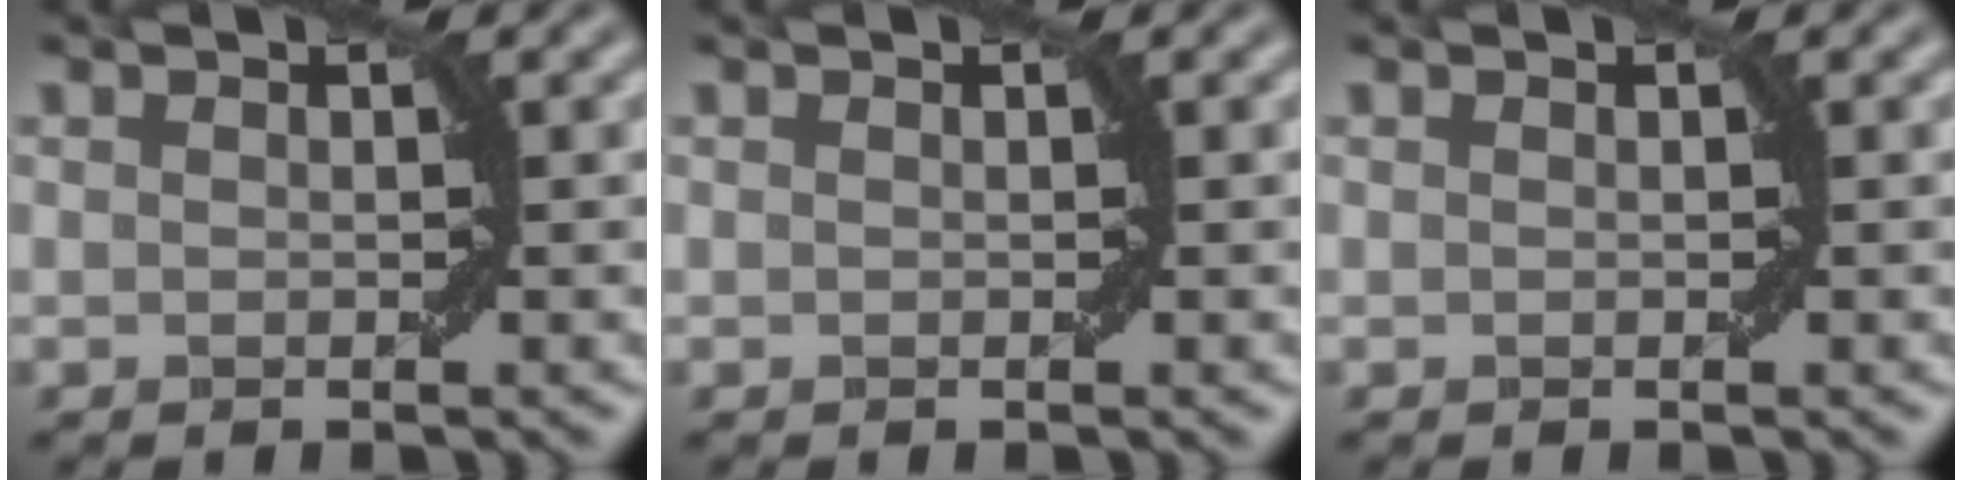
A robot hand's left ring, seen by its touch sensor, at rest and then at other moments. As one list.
[{"total": 0.0}, {"total": 0.0}]